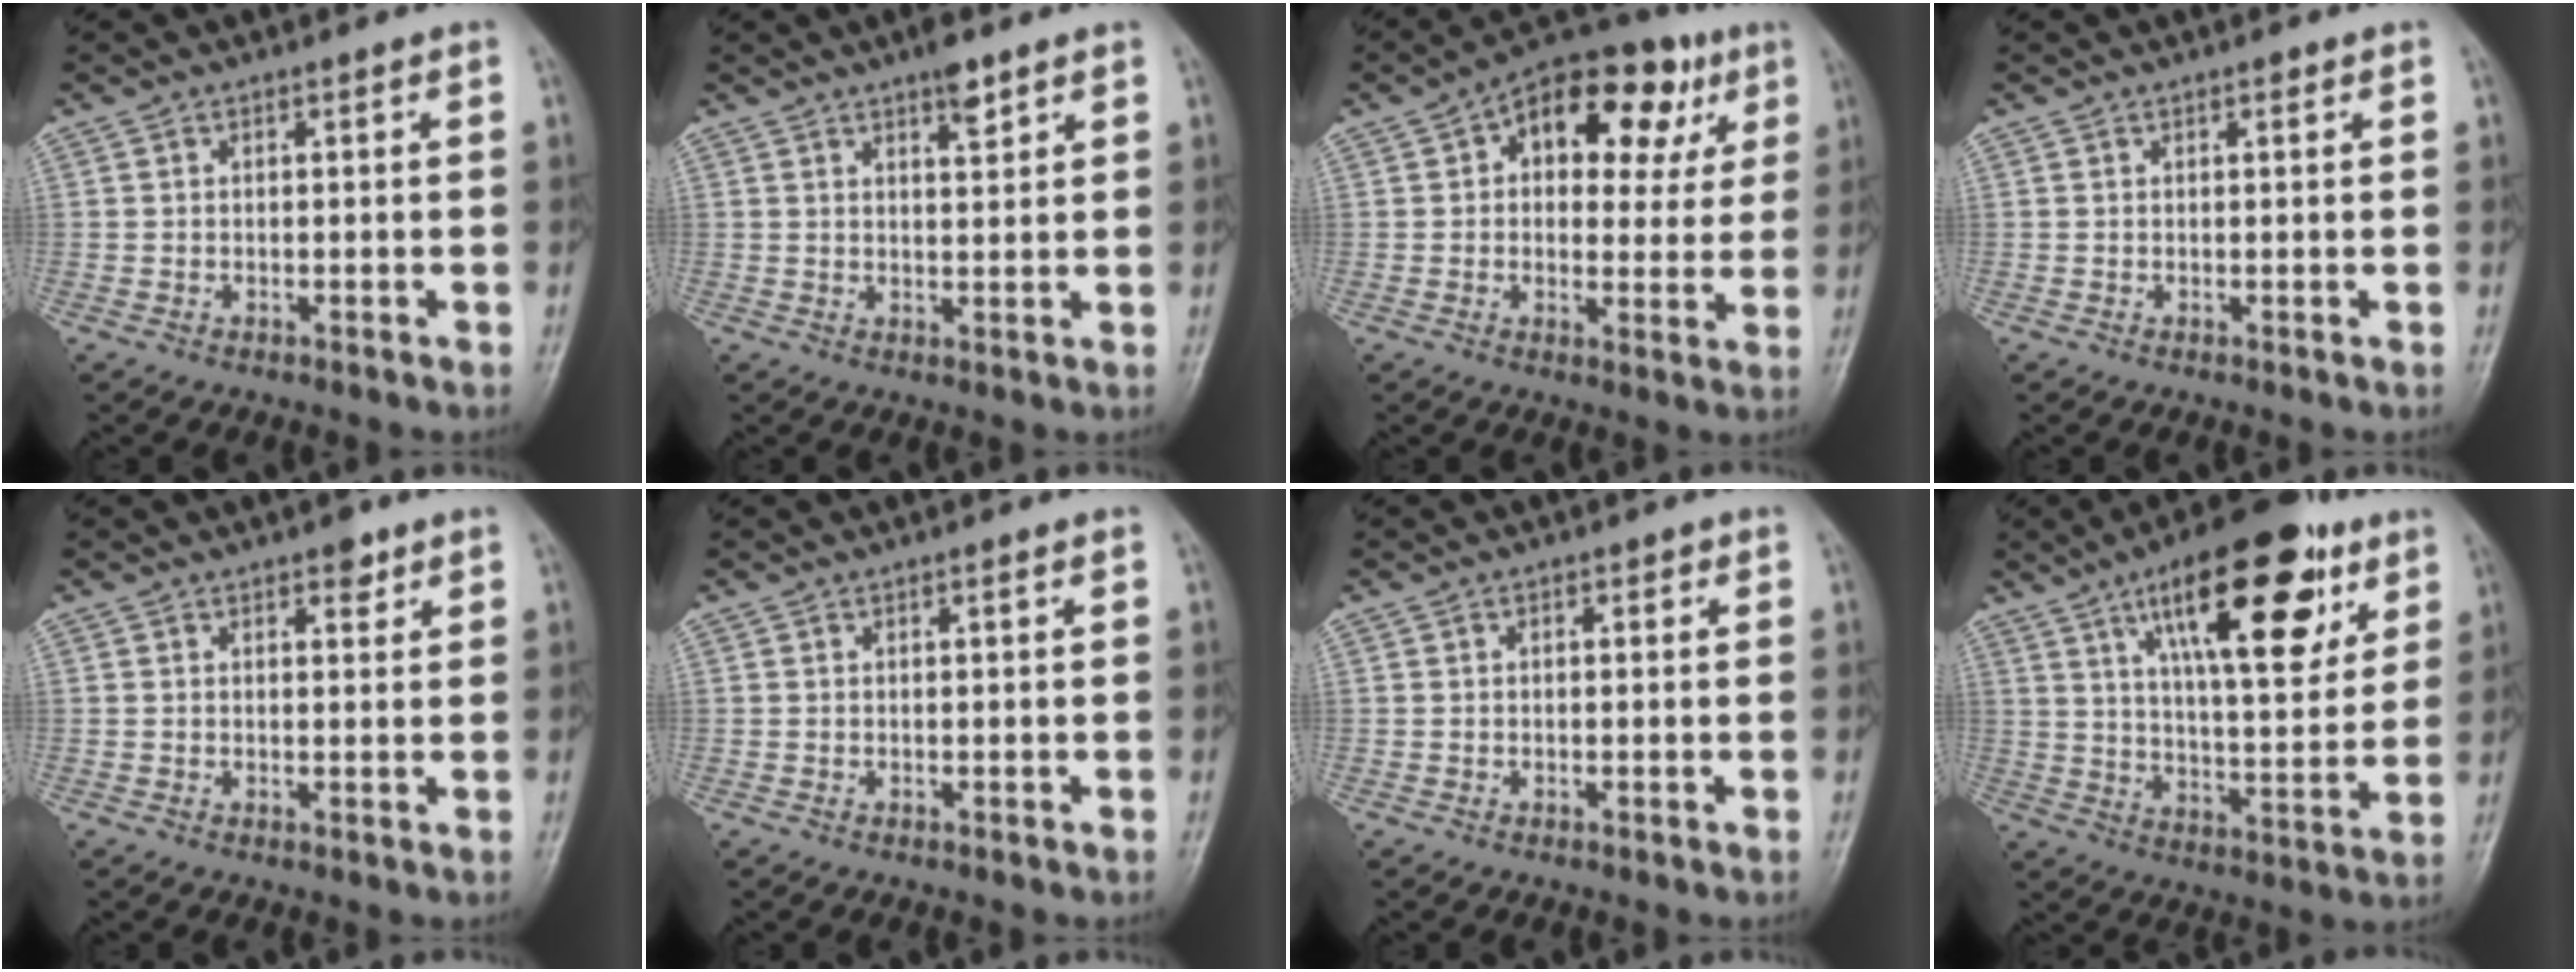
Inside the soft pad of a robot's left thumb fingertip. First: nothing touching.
{"total": 4.0, "force": [2.7, 1.1, 2.7], "torque": [-0.034, -0.014, 0.041]}
{"total": 16.8, "force": [6.1, 10.1, 12.0], "torque": [-0.105, 0.017, 0.077]}
{"total": 0.6, "force": [0.3, 0.3, 0.4], "torque": [-0.001, 0.002, 0.002]}
{"total": 2.5, "force": [1.6, 1.3, 1.5], "torque": [-0.003, -0.005, 0.019]}
{"total": 0.0}
{"total": 0.9, "force": [0.2, 0.6, 0.6], "torque": [0.001, 0.004, 0.000]}
{"total": 22.6, "force": [11.1, 8.5, 17.8], "torque": [-0.229, -0.030, 0.175]}